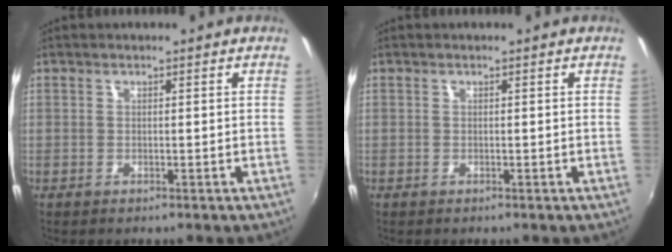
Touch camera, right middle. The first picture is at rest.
{"total": 0.0}